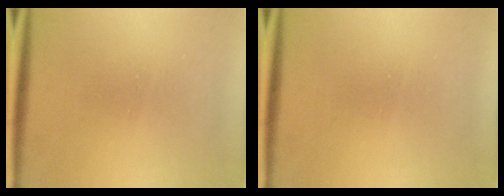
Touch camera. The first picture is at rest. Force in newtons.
{"total": 0.0}